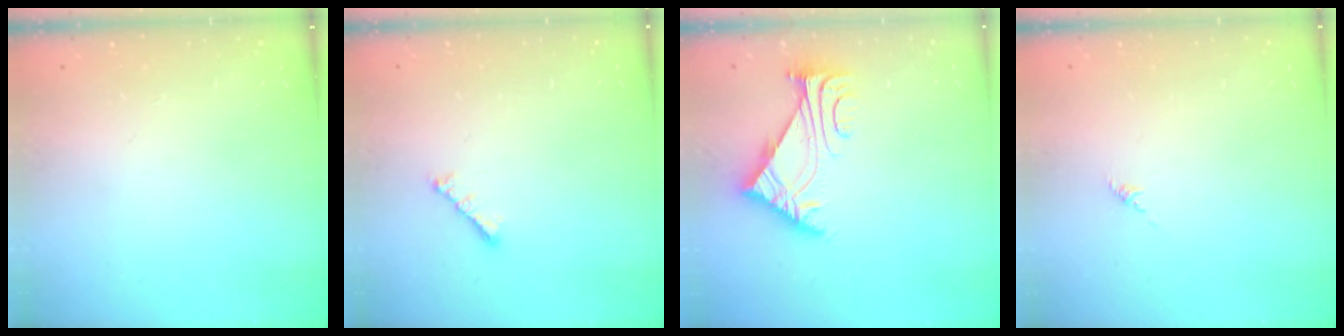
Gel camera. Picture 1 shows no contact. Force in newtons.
{"total": 3.0, "press": 3.0, "slide": 0.5}
{"total": 5.6, "press": 5.5, "slide": 1.0}
{"total": 0.0}